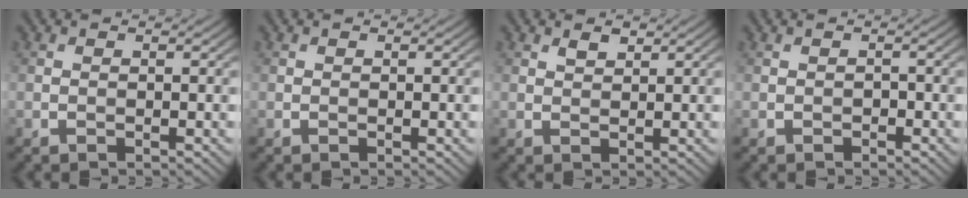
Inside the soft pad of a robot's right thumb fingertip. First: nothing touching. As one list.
[{"total": 0.0}, {"total": 1.2, "force": [0.9, 0.5, 0.7], "torque": [-0.015, 0.000, 0.018]}, {"total": 0.7, "force": [-0.6, 0.3, 0.3], "torque": [-0.007, 0.002, -0.011]}]